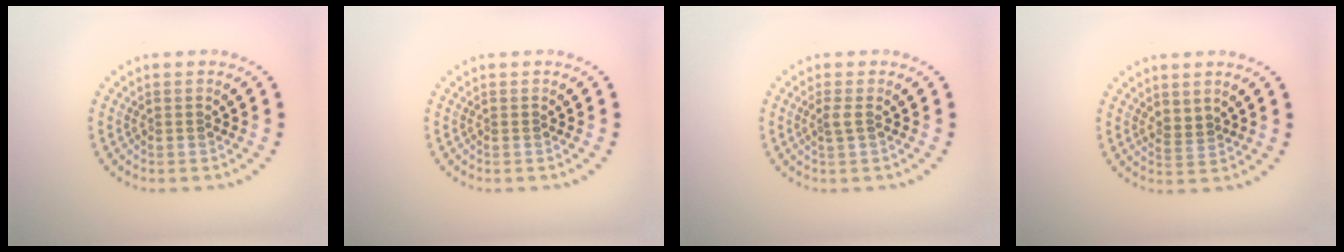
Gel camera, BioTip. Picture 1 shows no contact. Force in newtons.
{"total": 0.0}
{"total": 0.9, "press": 0.7, "slide": 0.7}
{"total": 1.3, "press": 1.0, "slide": 0.8}